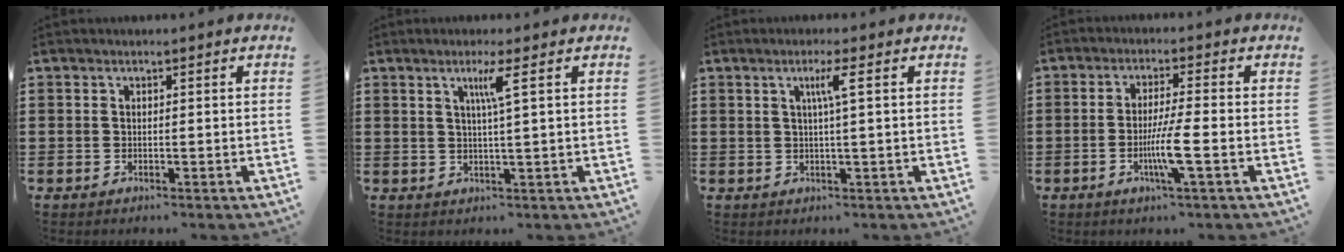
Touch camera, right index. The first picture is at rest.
{"total": 3.6, "force": [1.4, -0.5, 3.3], "torque": [-0.067, -0.006, 0.019]}
{"total": 3.1, "force": [0.8, -0.3, 3.0], "torque": [-0.058, -0.002, 0.010]}
{"total": 6.2, "force": [-1.9, -0.1, 5.9], "torque": [-0.113, -0.018, -0.037]}